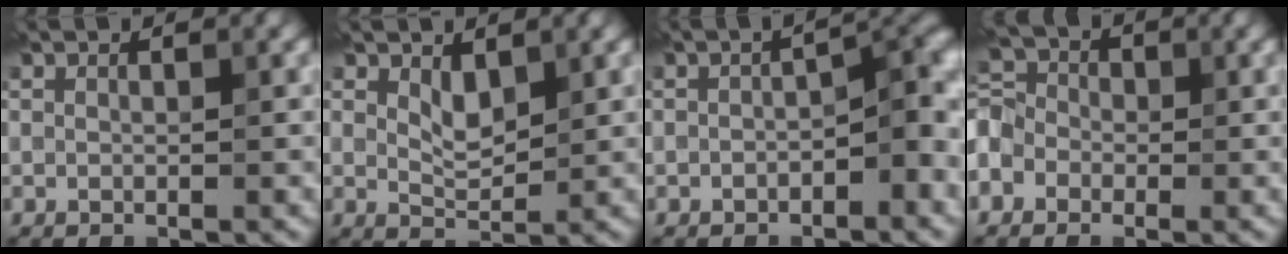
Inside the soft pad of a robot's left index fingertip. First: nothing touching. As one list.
[{"total": 2.1, "force": [1.0, 1.1, 1.4], "torque": [-0.027, -0.006, 0.023]}, {"total": 4.7, "force": [-1.4, 2.1, 4.0], "torque": [-0.040, 0.015, -0.025]}, {"total": 5.8, "force": [-2.3, 4.6, 2.6], "torque": [-0.062, 0.005, -0.053]}]